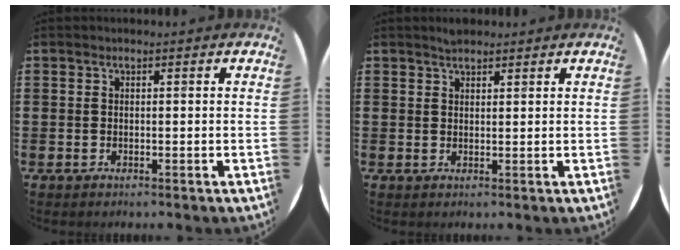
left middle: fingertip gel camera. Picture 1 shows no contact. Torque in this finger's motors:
{"motor_torque": [0.41, -0.30, 0.04, 0.00]}